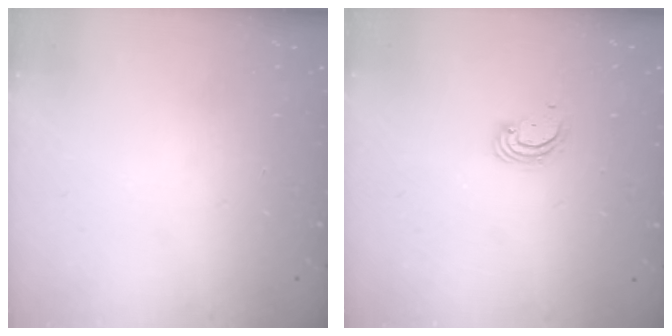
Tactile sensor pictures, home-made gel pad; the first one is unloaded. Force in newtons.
{"total": 3.0, "press": 3.0, "slide": 0.2}